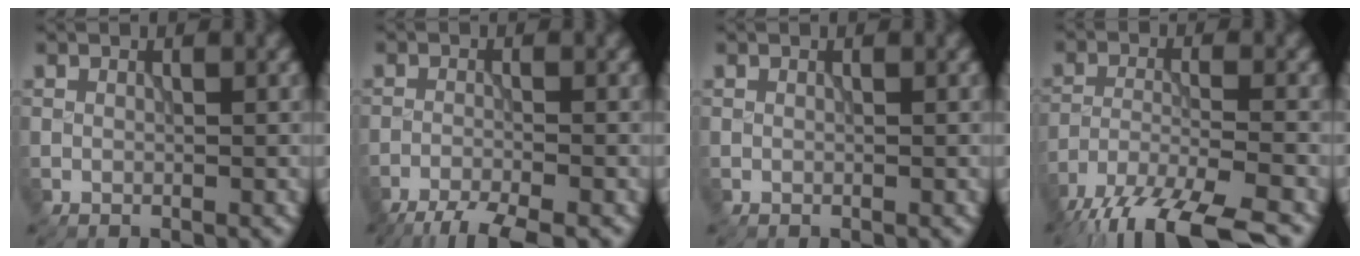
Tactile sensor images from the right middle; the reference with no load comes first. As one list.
[{"total": 4.5, "force": [-3.7, 0.6, 2.6], "torque": [-0.044, -0.012, -0.073]}, {"total": 0.0}, {"total": 12.6, "force": [-10.4, 3.4, 6.1], "torque": [-0.119, -0.037, -0.160]}]